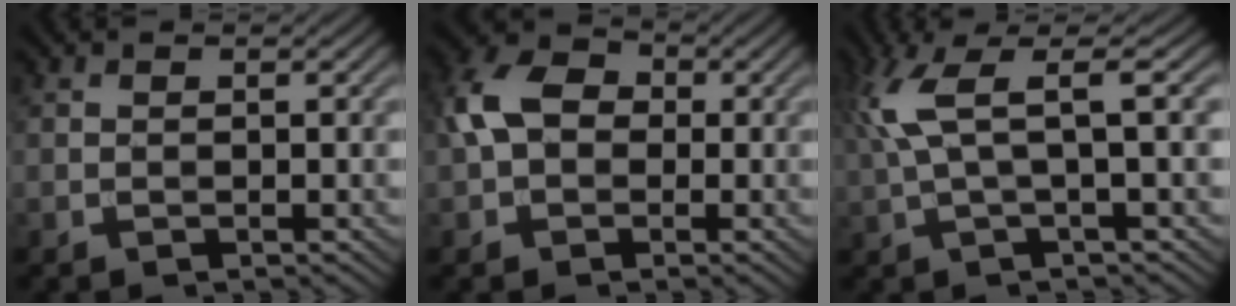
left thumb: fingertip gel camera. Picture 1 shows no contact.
{"total": 6.6, "force": [0.1, 5.0, 4.3], "torque": [-0.097, 0.016, -0.011]}
{"total": 7.7, "force": [2.5, 1.4, 7.1], "torque": [-0.147, 0.024, 0.047]}